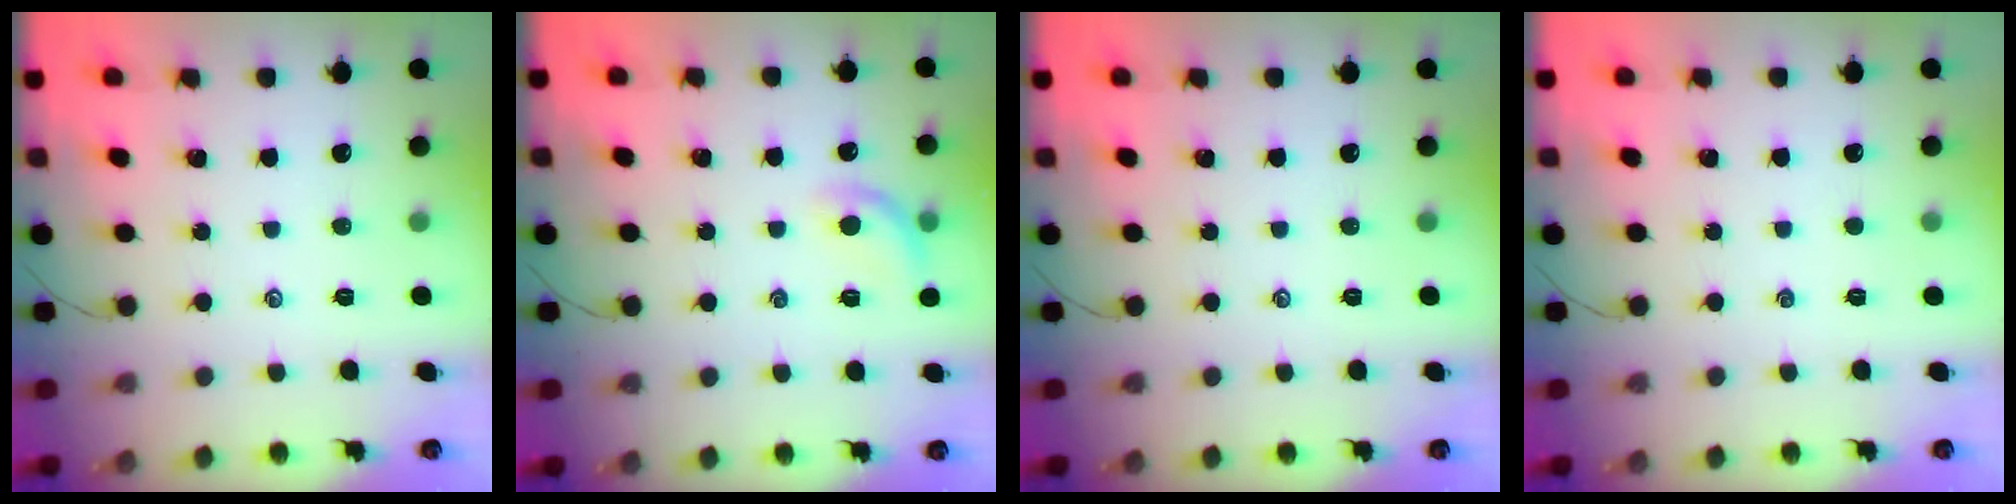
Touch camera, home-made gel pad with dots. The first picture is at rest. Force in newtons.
{"total": 8.8, "press": 8.6, "slide": 1.7}
{"total": 0.0}
{"total": 0.0}